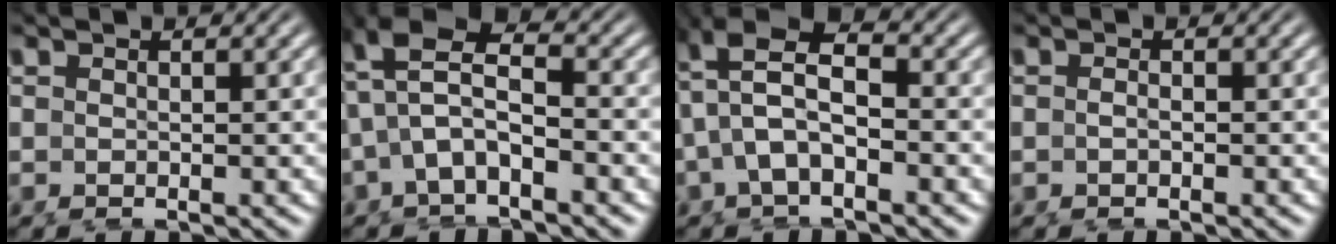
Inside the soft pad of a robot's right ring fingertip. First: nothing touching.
{"total": 7.0, "force": [1.4, 4.5, 5.1], "torque": [-0.103, -0.006, 0.020]}
{"total": 7.3, "force": [1.7, 4.7, 5.4], "torque": [-0.107, -0.003, 0.026]}
{"total": 0.8, "force": [-0.5, 0.2, 0.6], "torque": [-0.015, -0.001, -0.008]}